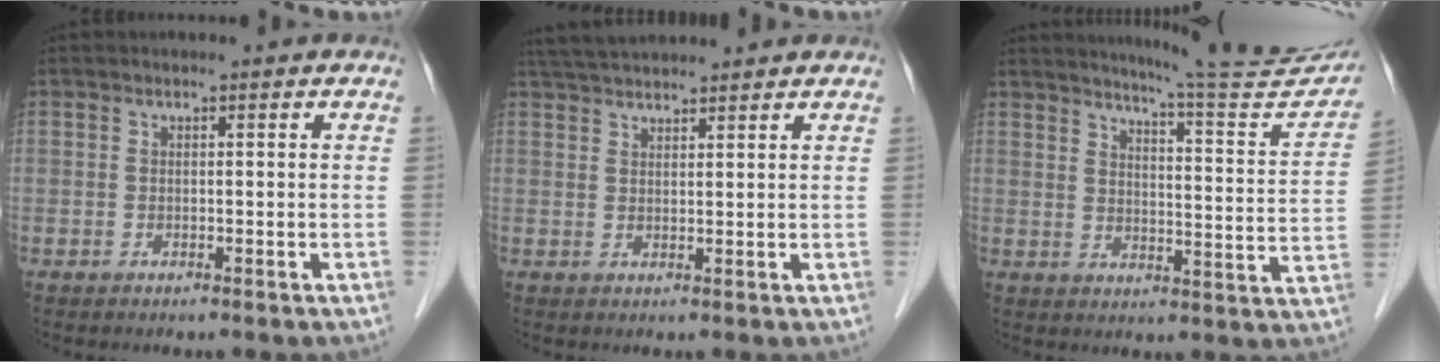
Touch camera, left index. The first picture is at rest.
{"total": 8.1, "force": [7.6, 0.5, 2.8], "torque": [-0.056, 0.039, 0.129]}
{"total": 17.0, "force": [16.0, -0.4, 5.8], "torque": [-0.084, -0.073, 0.196]}